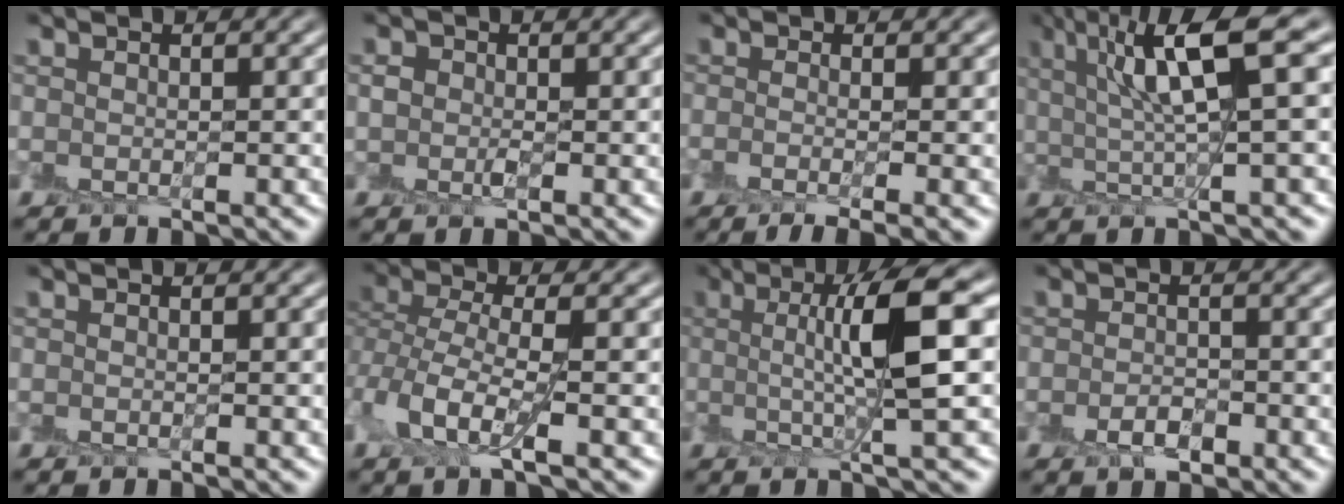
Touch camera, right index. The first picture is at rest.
{"total": 1.1, "force": [0.1, 1.0, 0.5], "torque": [-0.007, 0.007, 0.001]}
{"total": 3.6, "force": [-1.2, 1.0, 3.2], "torque": [-0.039, -0.009, -0.027]}
{"total": 7.5, "force": [2.7, 1.2, 6.9], "torque": [-0.110, 0.012, 0.046]}
{"total": 0.0}
{"total": 3.5, "force": [-0.8, 1.6, 3.1], "torque": [-0.068, 0.001, -0.020]}
{"total": 7.3, "force": [1.2, 1.3, 7.1], "torque": [-0.113, 0.012, 0.020]}
{"total": 1.5, "force": [-0.8, 0.8, 0.9], "torque": [-0.015, 0.004, -0.015]}